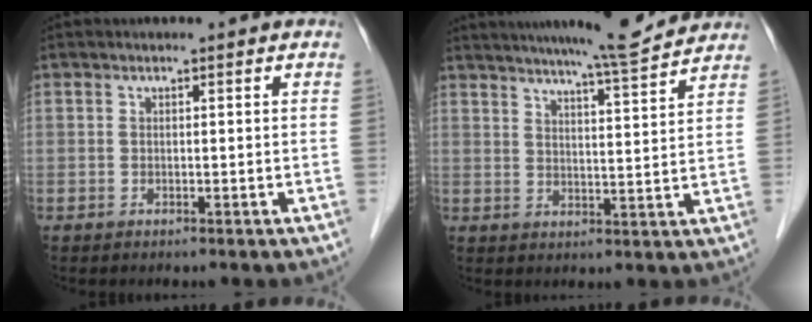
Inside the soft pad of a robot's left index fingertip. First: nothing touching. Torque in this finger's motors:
{"motor_torque": [0.99, -1.15, 0.53, 0.12]}